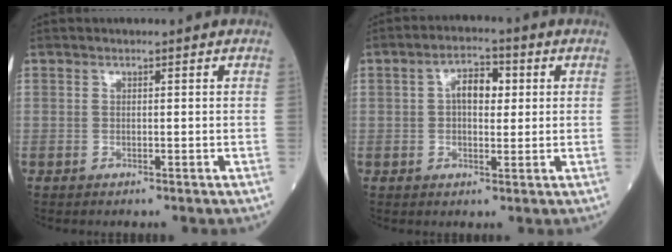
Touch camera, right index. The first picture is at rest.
{"total": 5.2, "force": [1.0, 2.6, 4.4], "torque": [-0.078, 0.014, 0.015]}